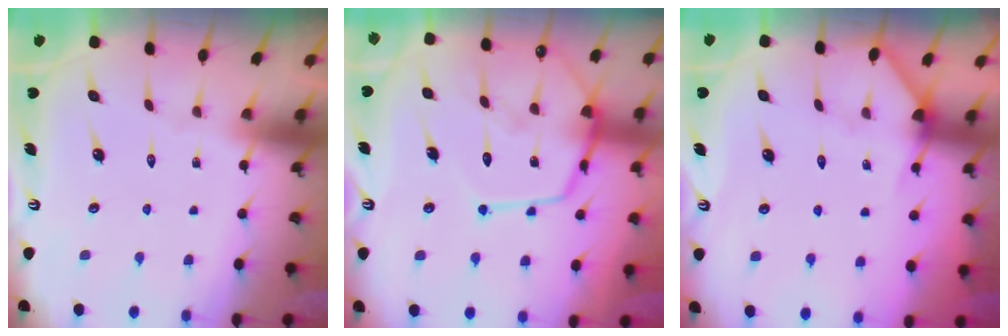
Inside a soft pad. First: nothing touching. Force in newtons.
{"total": 15.6, "press": 15.6, "slide": 1.4}
{"total": 4.7, "press": 4.6, "slide": 0.6}